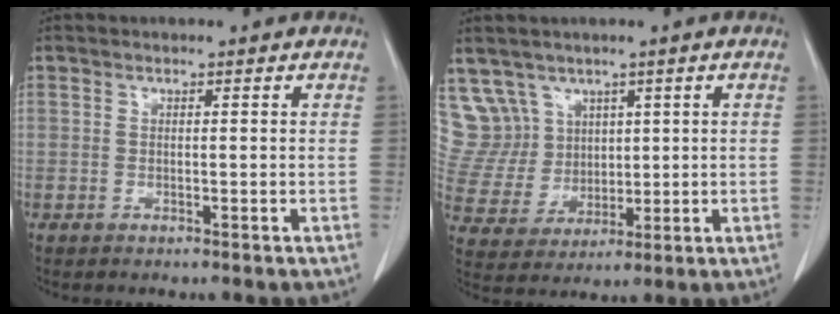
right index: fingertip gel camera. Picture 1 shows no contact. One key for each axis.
{"total": 9.4, "fx": 5.4, "fy": 7.7, "fz": 0.3, "tx": -0.024, "ty": 0.040, "tz": 0.127}